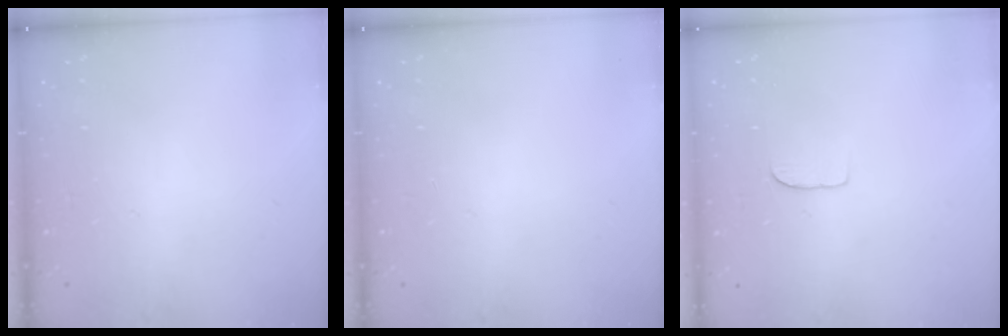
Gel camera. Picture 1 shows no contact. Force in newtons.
{"total": 0.0}
{"total": 4.5, "press": 4.5, "slide": 0.3}